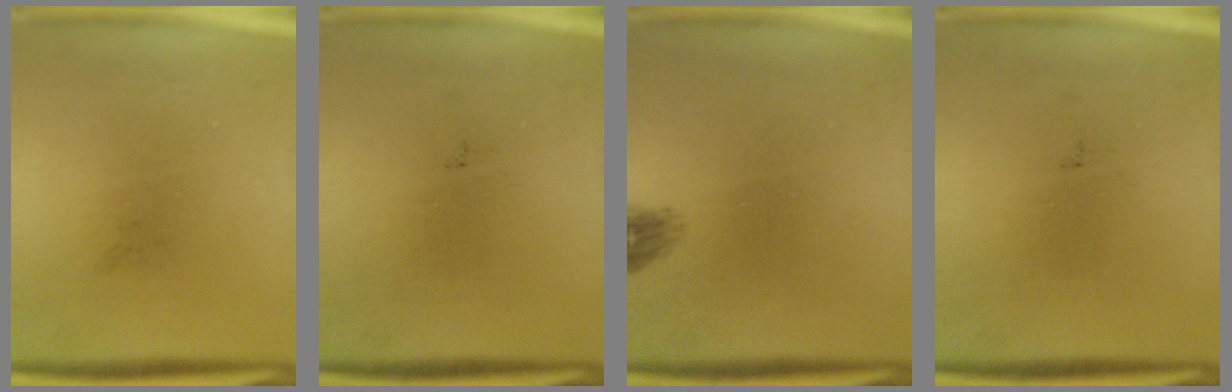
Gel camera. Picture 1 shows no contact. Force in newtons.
{"total": 0.0}
{"total": 1.3}
{"total": 0.0}